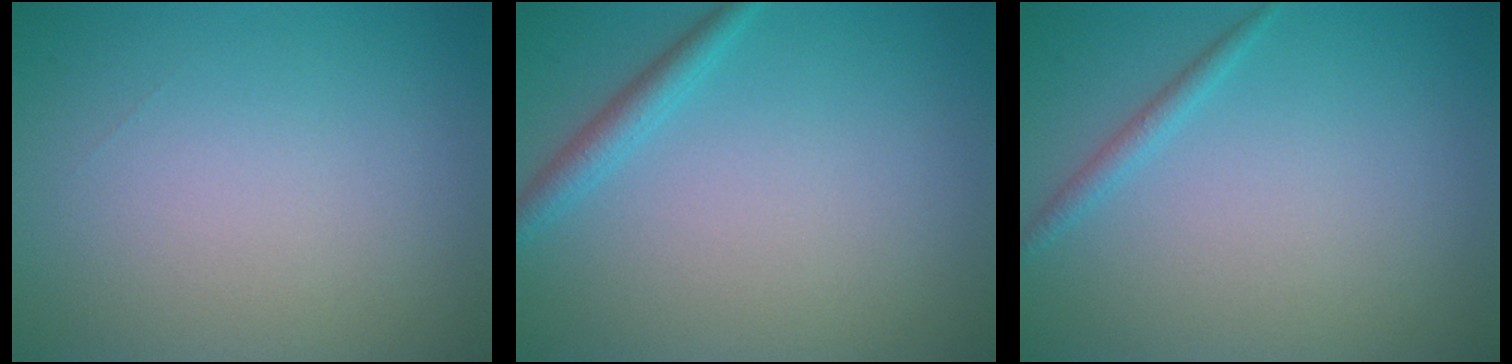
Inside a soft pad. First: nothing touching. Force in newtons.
{"total": 1.8, "press": 1.8, "slide": 0.0}
{"total": 1.1, "press": 1.1, "slide": 0.1}